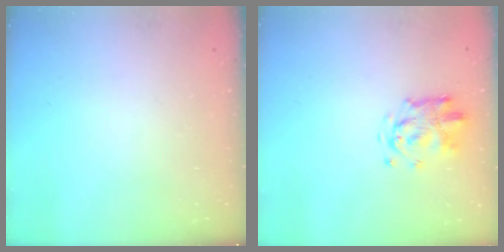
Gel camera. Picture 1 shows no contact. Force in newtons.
{"total": 3.5, "press": 3.5, "slide": 0.3}